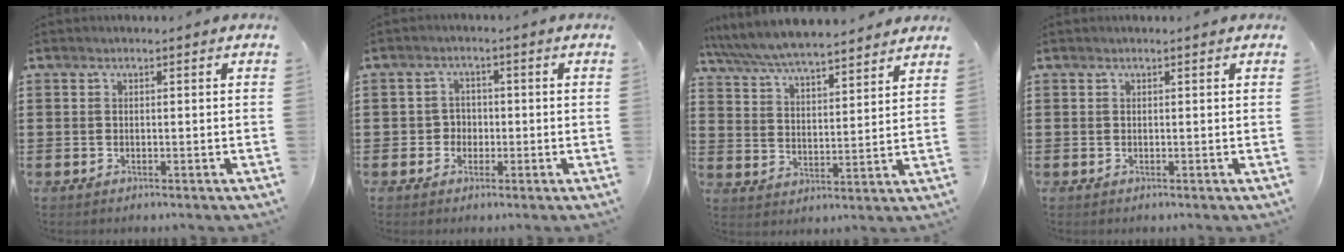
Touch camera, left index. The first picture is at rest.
{"total": 2.6, "force": [-0.7, 2.4, 0.6], "torque": [-0.023, 0.005, -0.019]}
{"total": 6.6, "force": [6.4, 0.2, 1.6], "torque": [-0.060, -0.035, 0.112]}
{"total": 0.0}